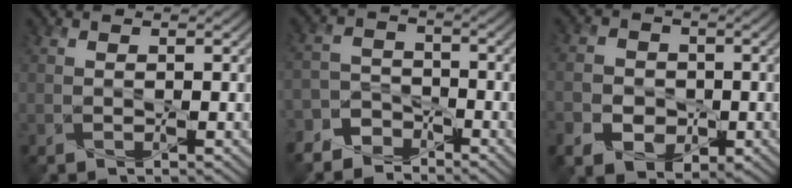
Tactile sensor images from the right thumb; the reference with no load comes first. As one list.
[{"total": 5.4, "force": [-4.7, 2.8, 0.1], "torque": [-0.001, -0.005, -0.103]}, {"total": 5.9, "force": [-2.3, 5.0, 2.1], "torque": [-0.055, -0.013, -0.061]}]